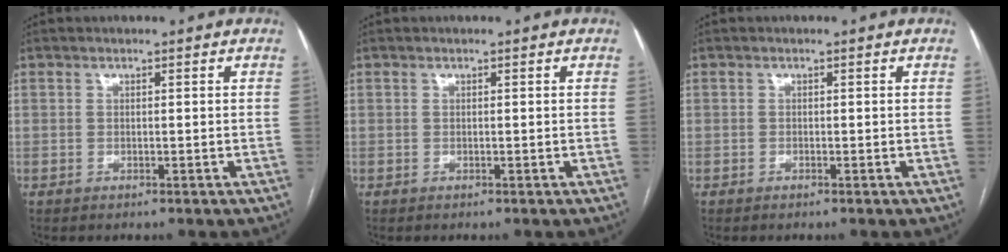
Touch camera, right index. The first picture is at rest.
{"total": 0.0}
{"total": 0.0}